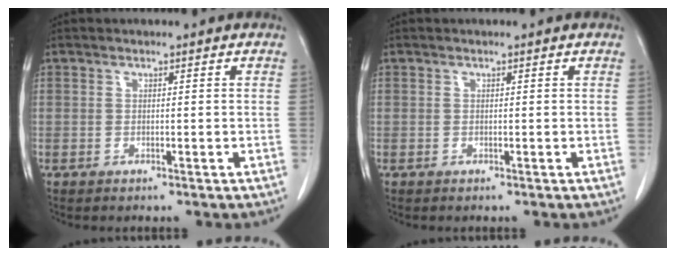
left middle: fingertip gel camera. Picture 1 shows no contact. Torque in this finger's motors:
{"motor_torque": [0.34, -0.31, -0.04, 0.00]}